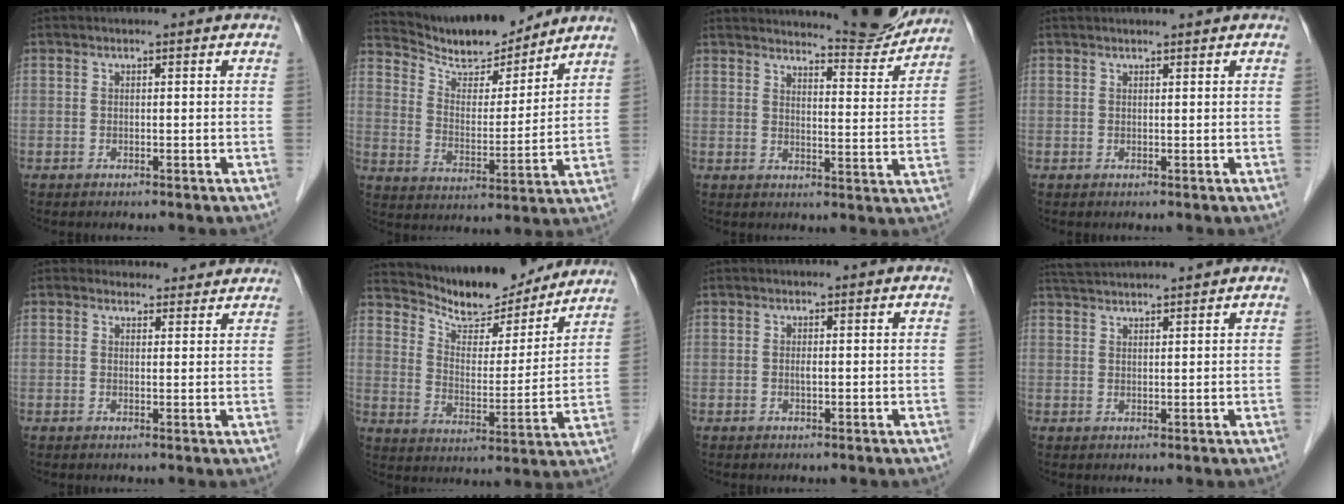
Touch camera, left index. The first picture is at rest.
{"total": 14.3, "force": [13.4, 2.9, 4.1], "torque": [-0.074, -0.008, 0.216]}
{"total": 10.7, "force": [10.4, 0.3, 2.1], "torque": [-0.025, -0.030, 0.128]}
{"total": 3.2, "force": [2.9, -0.1, 1.2], "torque": [-0.011, 0.020, 0.037]}
{"total": 5.1, "force": [4.7, 1.8, 0.0], "torque": [0.009, 0.006, 0.046]}
{"total": 16.1, "force": [15.0, 3.9, 4.4], "torque": [-0.069, -0.014, 0.222]}
{"total": 0.6, "force": [0.0, 0.0, 0.6], "torque": [-0.013, 0.000, -0.001]}
{"total": 8.0, "force": [7.5, -0.6, 2.7], "torque": [-0.049, 0.032, 0.119]}